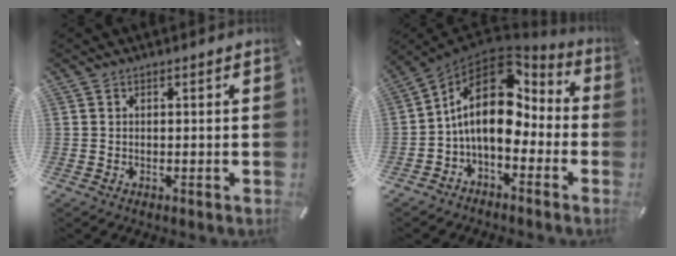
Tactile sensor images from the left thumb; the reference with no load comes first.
{"total": 15.4, "force": [1.2, 10.1, 11.6], "torque": [-0.219, -0.006, 0.018]}